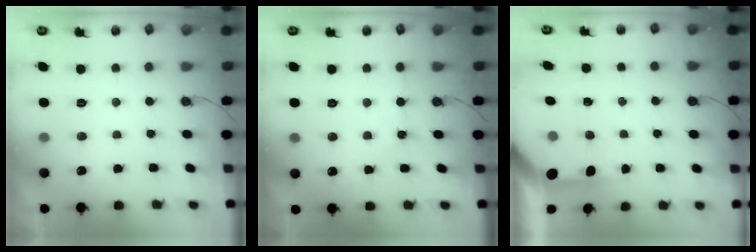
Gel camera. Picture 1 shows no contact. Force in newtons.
{"total": 2.9, "press": 2.8, "slide": 0.5}
{"total": 3.2, "press": 3.2, "slide": 0.4}